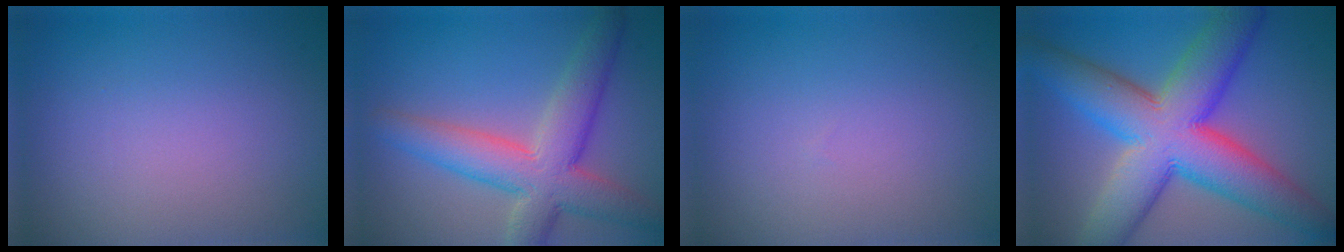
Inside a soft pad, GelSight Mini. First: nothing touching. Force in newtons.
{"total": 7.4, "press": 7.4, "slide": 0.5}
{"total": 0.0}
{"total": 13.4, "press": 13.4, "slide": 0.4}